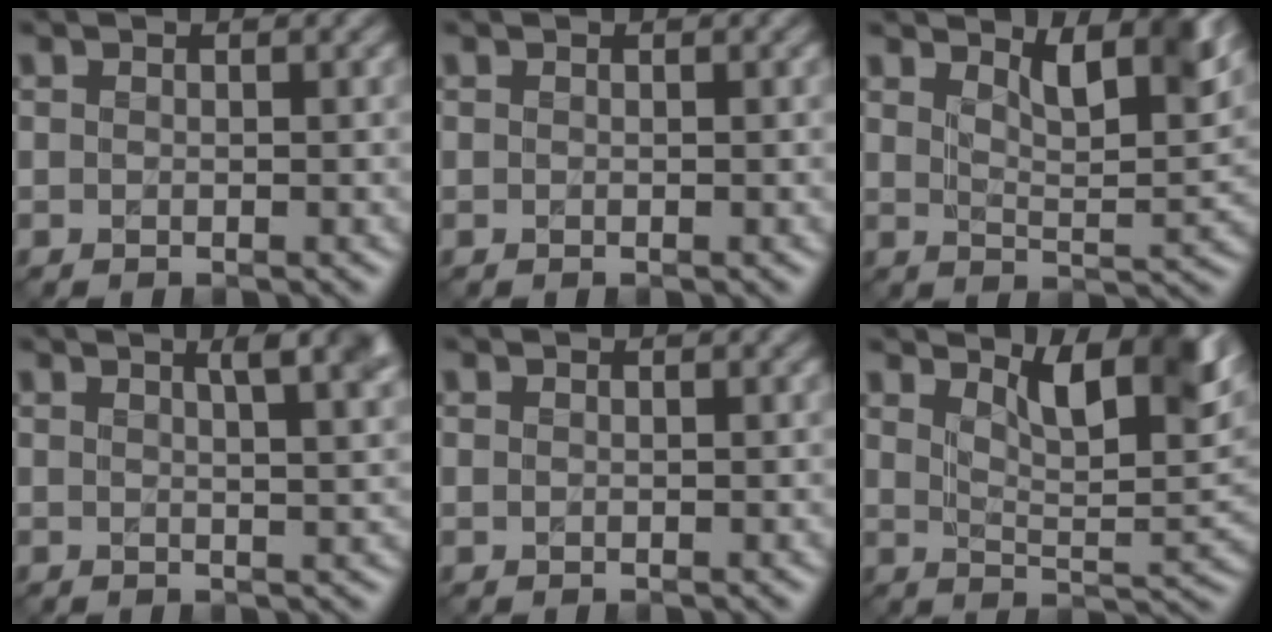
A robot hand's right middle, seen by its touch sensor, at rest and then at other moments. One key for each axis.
{"total": 0.0}
{"total": 5.5, "fx": 3.5, "fy": 1.5, "fz": 3.9, "tx": -0.063, "ty": -0.004, "tz": 0.055}
{"total": 5.4, "fx": 2.7, "fy": 2.0, "fz": 4.3, "tx": -0.021, "ty": 0.025, "tz": 0.016}
{"total": 0.0}
{"total": 8.4, "fx": 4.8, "fy": 2.5, "fz": 6.4, "tx": -0.096, "ty": 0.000, "tz": 0.076}